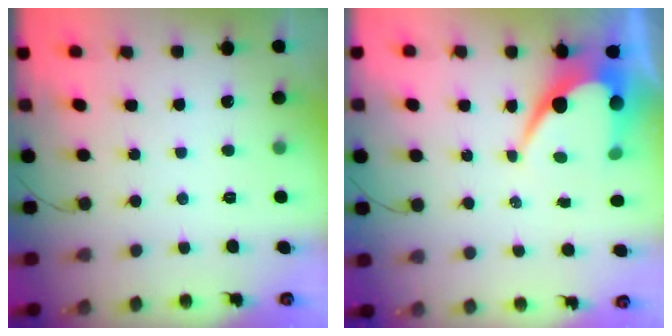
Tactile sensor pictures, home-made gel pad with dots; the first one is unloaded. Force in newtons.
{"total": 10.2, "press": 10.2, "slide": 0.8}